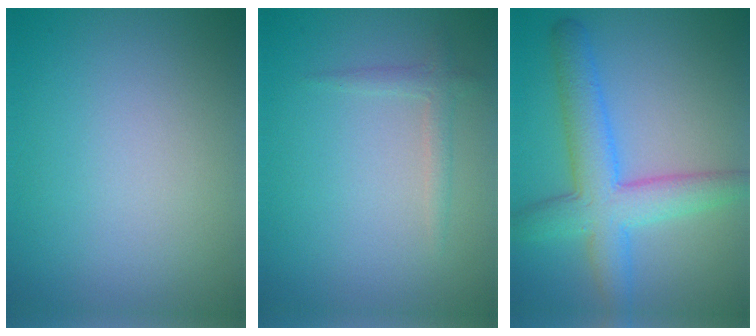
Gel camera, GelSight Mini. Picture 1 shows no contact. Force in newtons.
{"total": 1.3, "press": 1.3, "slide": 0.0}
{"total": 6.1, "press": 6.1, "slide": 0.2}